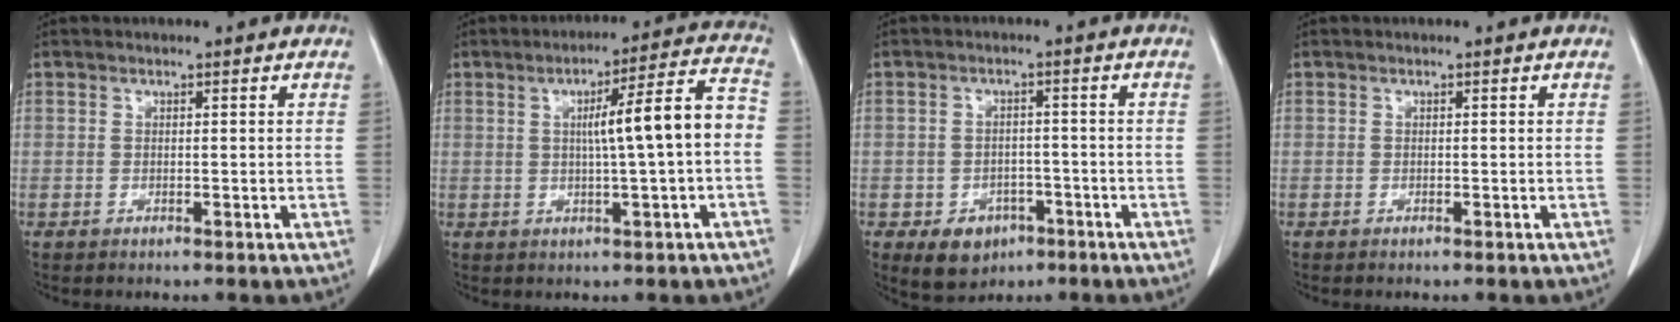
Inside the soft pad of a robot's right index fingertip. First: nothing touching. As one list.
[{"total": 10.1, "force": [-0.2, 0.1, 10.1], "torque": [-0.146, 0.024, -0.004]}, {"total": 5.8, "force": [-2.9, 4.3, 2.4], "torque": [-0.035, 0.003, -0.032]}, {"total": 0.0}]